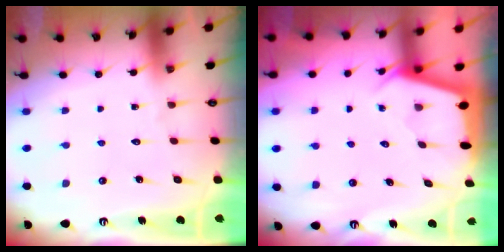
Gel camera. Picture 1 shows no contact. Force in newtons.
{"total": 2.3, "press": 2.3, "slide": 0.3}